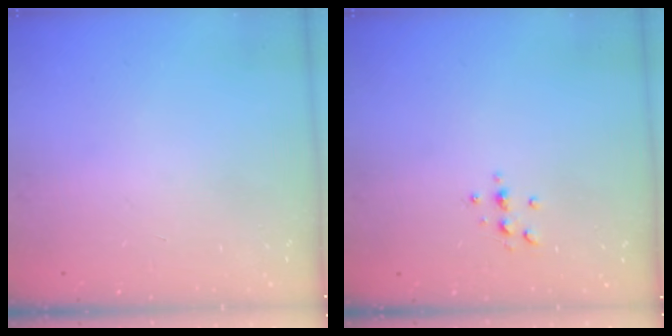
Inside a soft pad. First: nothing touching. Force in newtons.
{"total": 3.1, "press": 3.1, "slide": 0.5}